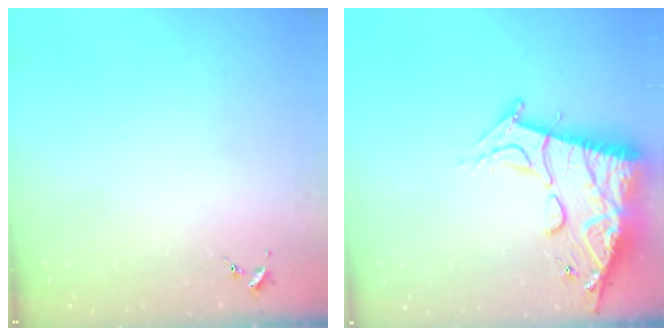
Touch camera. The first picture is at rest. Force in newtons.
{"total": 18.9, "press": 18.8, "slide": 1.8}